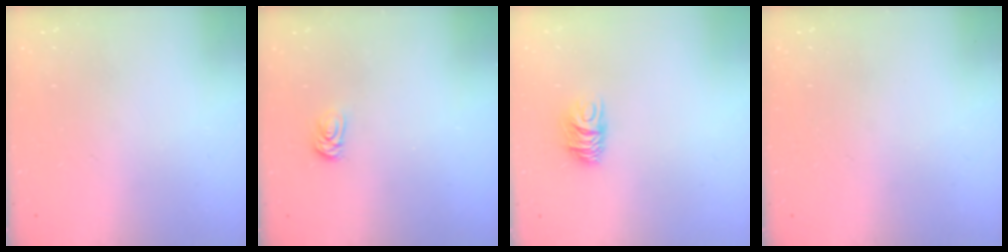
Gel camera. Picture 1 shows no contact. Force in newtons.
{"total": 2.6, "press": 2.6, "slide": 0.3}
{"total": 6.7, "press": 6.7, "slide": 0.7}
{"total": 0.0}